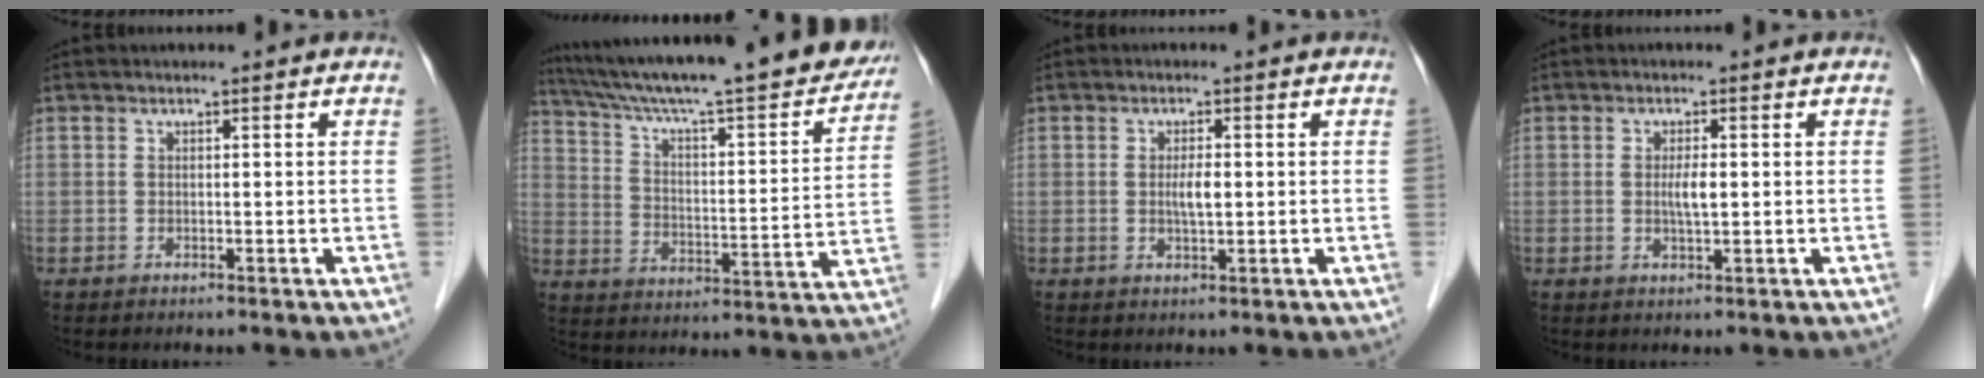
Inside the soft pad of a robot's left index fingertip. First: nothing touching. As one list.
[{"total": 29.2, "force": [25.2, 3.1, 14.4], "torque": [-0.231, -0.034, 0.344]}, {"total": 2.4, "force": [-0.1, 0.4, 2.3], "torque": [-0.045, -0.003, 0.000]}, {"total": 2.4, "force": [0.0, 0.3, 2.3], "torque": [-0.046, -0.004, 0.001]}]